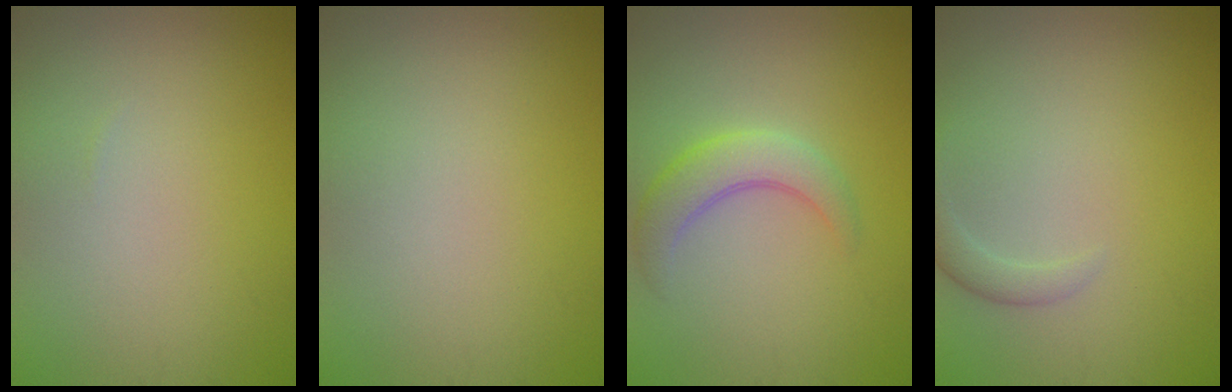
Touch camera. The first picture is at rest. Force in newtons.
{"total": 0.0}
{"total": 3.4, "press": 3.4, "slide": 0.2}
{"total": 1.5, "press": 1.5, "slide": 0.1}